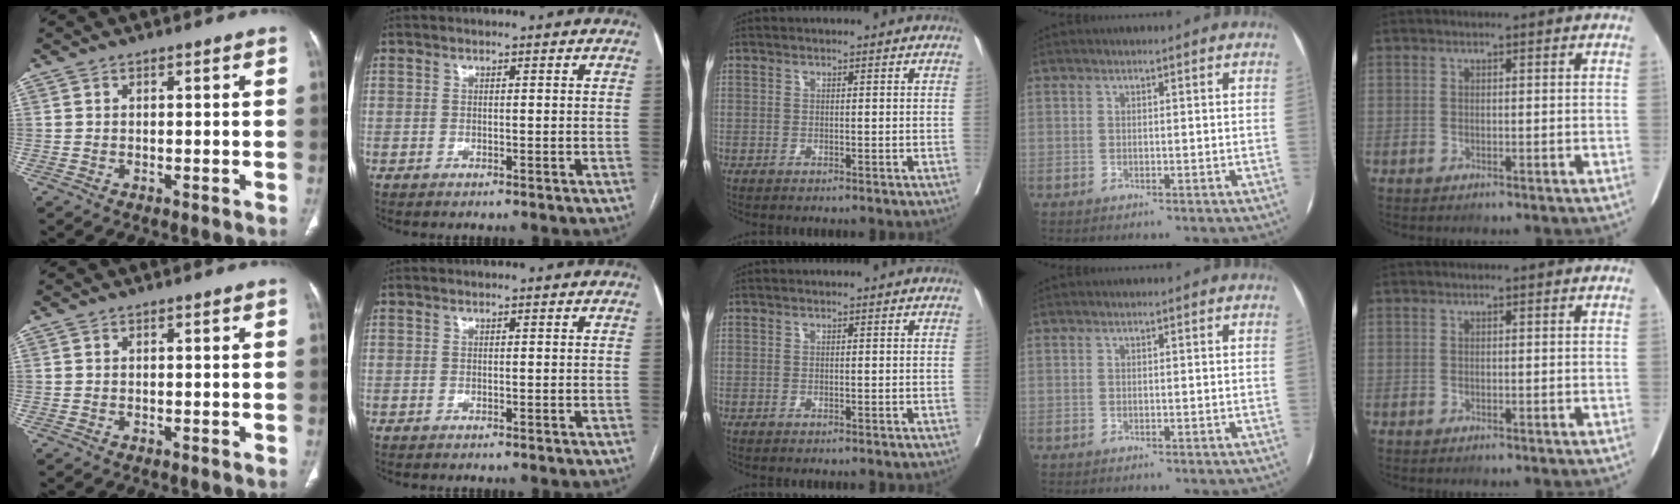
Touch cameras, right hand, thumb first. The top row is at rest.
{}